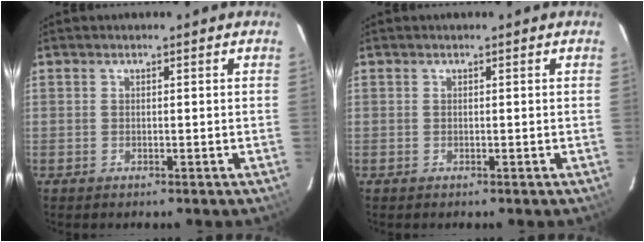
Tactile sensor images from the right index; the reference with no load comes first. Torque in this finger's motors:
{"motor_torque": [0.45, 0.08, 0.04, 0.01]}